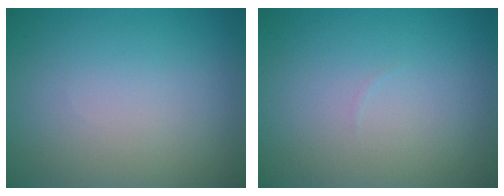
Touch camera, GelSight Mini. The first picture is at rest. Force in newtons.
{"total": 0.0}